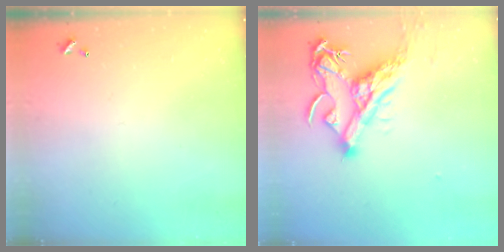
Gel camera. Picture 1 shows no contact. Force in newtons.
{"total": 9.5, "press": 9.3, "slide": 1.6}